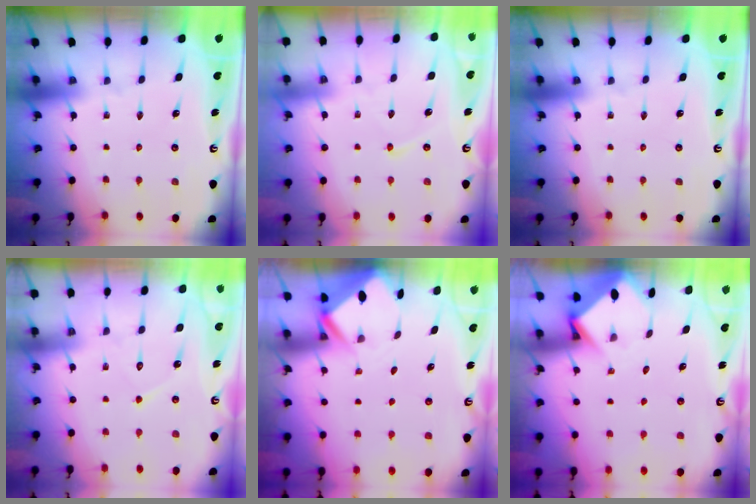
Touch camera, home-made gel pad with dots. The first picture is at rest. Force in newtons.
{"total": 2.1, "press": 2.1, "slide": 0.2}
{"total": 0.0}
{"total": 6.8, "press": 6.8, "slide": 0.6}
{"total": 2.4, "press": 2.4, "slide": 0.1}
{"total": 3.6, "press": 3.6, "slide": 0.2}